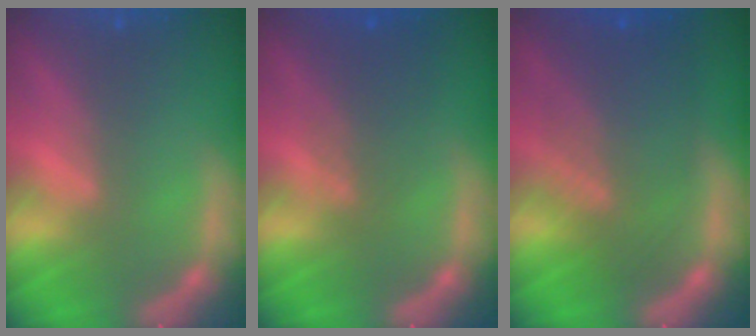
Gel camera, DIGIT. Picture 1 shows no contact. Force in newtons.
{"total": 4.1}
{"total": 8.5}